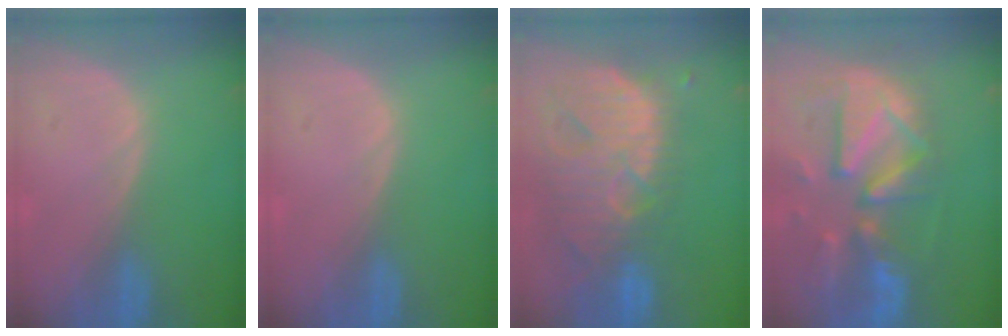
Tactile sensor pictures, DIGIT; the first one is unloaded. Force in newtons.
{"total": 0.0}
{"total": 13.9, "press": 11.7, "slide": 7.5}
{"total": 12.7, "press": 11.1, "slide": 6.2}